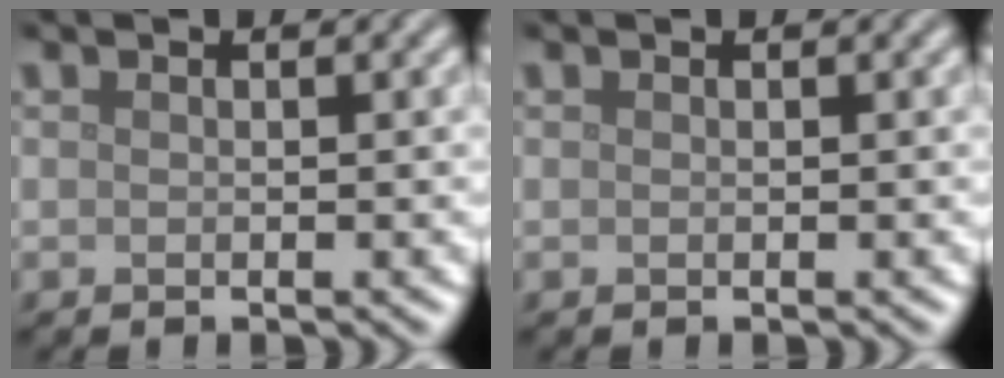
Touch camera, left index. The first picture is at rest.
{"total": 0.0}